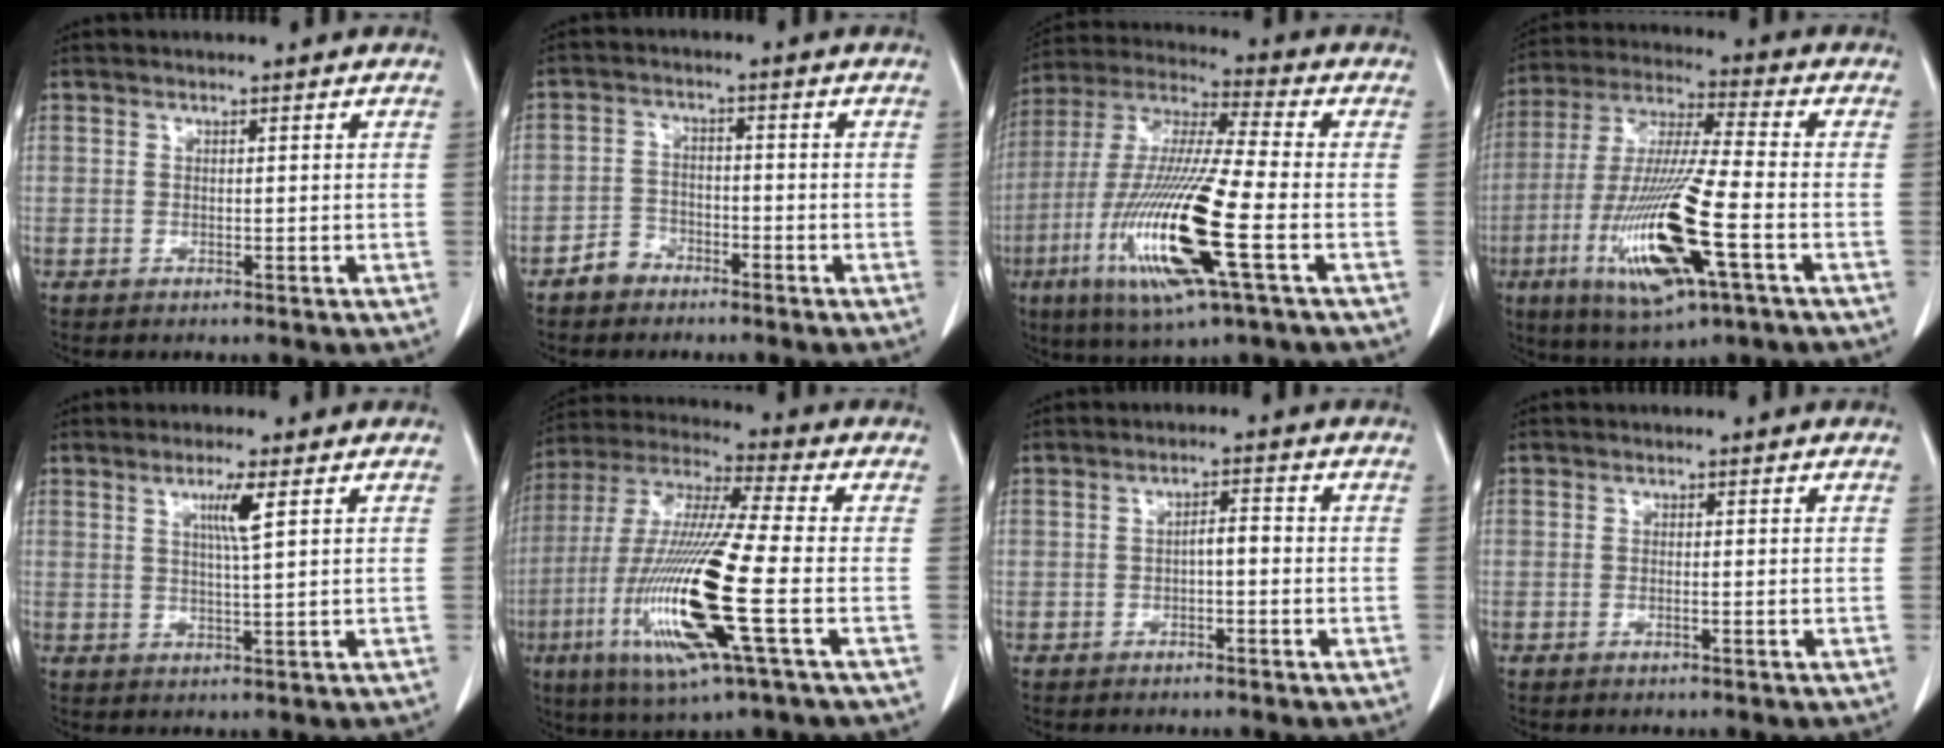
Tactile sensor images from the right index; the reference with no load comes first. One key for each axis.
{"total": 3.5, "fx": -2.6, "fy": 2.4, "fz": 0.5, "tx": -0.011, "ty": 0.010, "tz": -0.046}
{"total": 19.6, "fx": -6.0, "fy": 1.2, "fz": 18.6, "tx": -0.398, "ty": -0.028, "tz": -0.116}
{"total": 18.7, "fx": -6.4, "fy": 1.8, "fz": 17.5, "tx": -0.370, "ty": -0.031, "tz": -0.113}
{"total": 3.9, "fx": 1.6, "fy": -0.5, "fz": 3.5, "tx": -0.065, "ty": -0.005, "tz": 0.028}
{"total": 19.7, "fx": -5.4, "fy": 0.8, "fz": 18.9, "tx": -0.410, "ty": -0.025, "tz": -0.107}
{"total": 2.3, "fx": -0.6, "fy": 0.7, "fz": 2.1, "tx": -0.033, "ty": 0.007, "tz": -0.009}
{"total": 0.6, "fx": -0.3, "fy": 0.0, "fz": 0.6, "tx": -0.014, "ty": -0.001, "tz": -0.003}